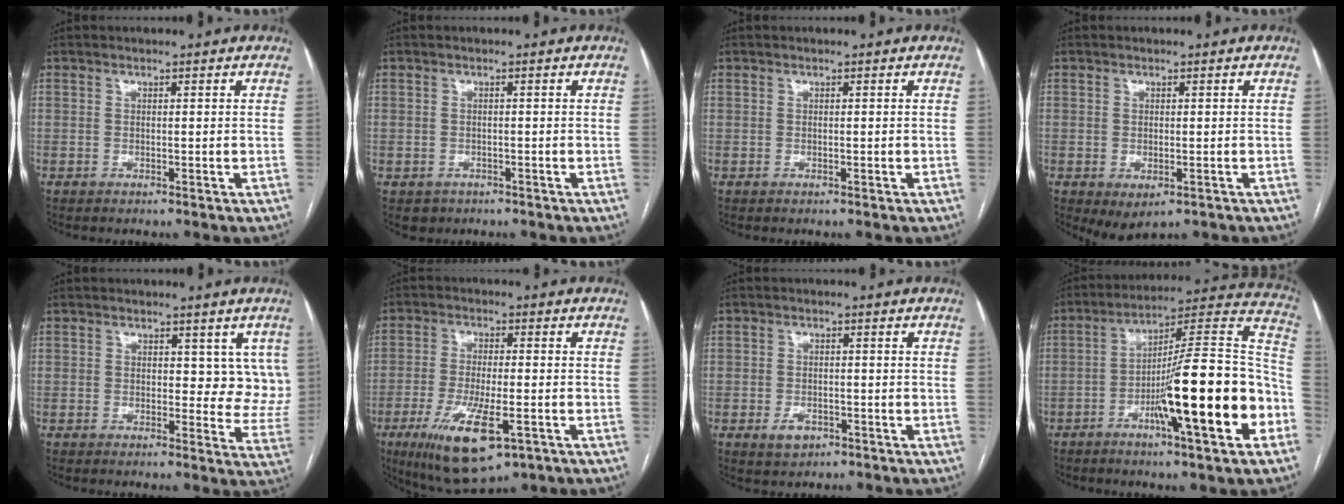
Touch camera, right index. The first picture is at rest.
{"total": 2.2, "force": [-1.1, 1.9, 0.2], "torque": [-0.005, 0.004, -0.011]}
{"total": 0.0}
{"total": 3.5, "force": [-1.4, 1.8, 2.6], "torque": [-0.038, -0.008, -0.006]}
{"total": 5.8, "force": [2.4, 3.7, 3.8], "torque": [-0.020, -0.007, 0.023]}
{"total": 12.5, "force": [-5.5, 3.5, 10.6], "torque": [-0.200, -0.026, -0.079]}
{"total": 3.0, "force": [-1.4, 2.1, 1.6], "torque": [-0.026, 0.001, -0.014]}
{"total": 22.0, "force": [-7.0, 1.6, 20.8], "torque": [-0.270, 0.007, -0.110]}